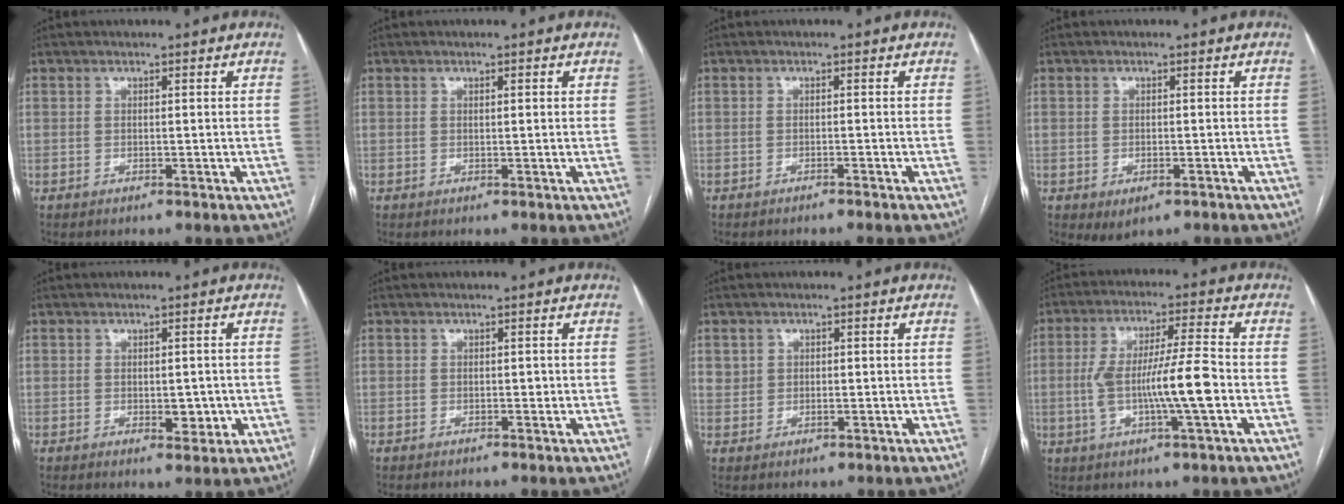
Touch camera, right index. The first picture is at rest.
{"total": 0.7, "force": [0.3, 0.0, 0.6], "torque": [-0.010, 0.002, 0.003]}
{"total": 1.3, "force": [-1.1, -0.4, 0.6], "torque": [-0.010, 0.004, -0.016]}
{"total": 2.9, "force": [-1.4, 1.6, 2.0], "torque": [-0.030, -0.005, -0.009]}
{"total": 3.4, "force": [-0.5, 1.8, 2.8], "torque": [-0.032, -0.002, -0.001]}
{"total": 0.6, "force": [0.0, 0.4, 0.4], "torque": [-0.002, 0.001, -0.002]}
{"total": 2.3, "force": [0.8, 2.1, 0.6], "torque": [-0.008, 0.007, 0.016]}
{"total": 11.0, "force": [-1.8, 0.6, 10.8], "torque": [-0.202, 0.008, -0.035]}